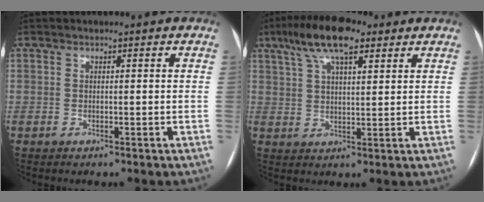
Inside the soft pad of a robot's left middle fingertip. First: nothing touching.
{"total": 10.9, "force": [6.6, 3.4, 8.0], "torque": [-0.151, 0.028, 0.114]}